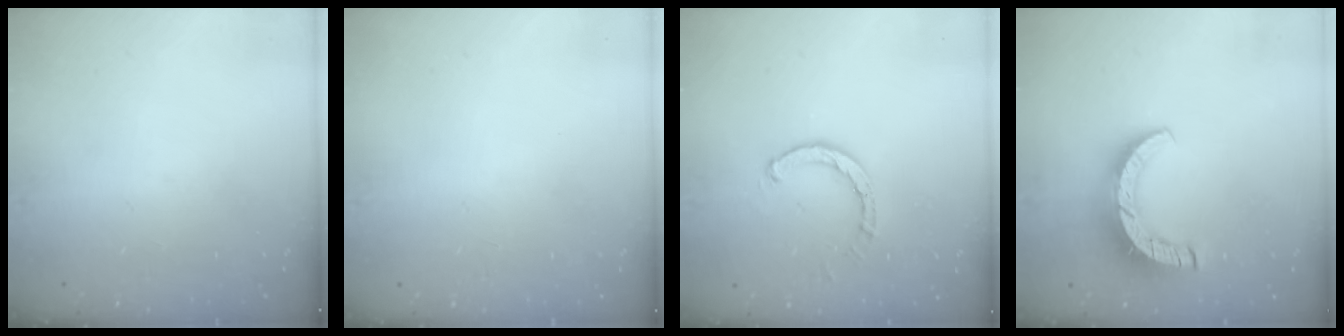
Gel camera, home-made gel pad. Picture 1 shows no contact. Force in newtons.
{"total": 2.6, "press": 2.6, "slide": 0.2}
{"total": 2.6, "press": 2.6, "slide": 0.3}
{"total": 10.4, "press": 10.4, "slide": 1.1}